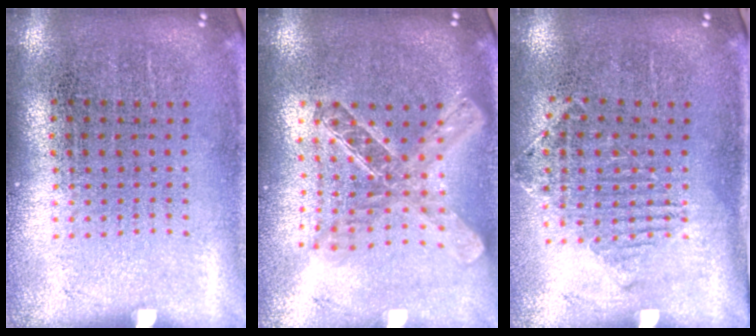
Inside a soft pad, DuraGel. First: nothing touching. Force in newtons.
{"total": 2.0, "press": 1.7, "slide": 1.2}
{"total": 1.2, "press": 1.1, "slide": 0.5}